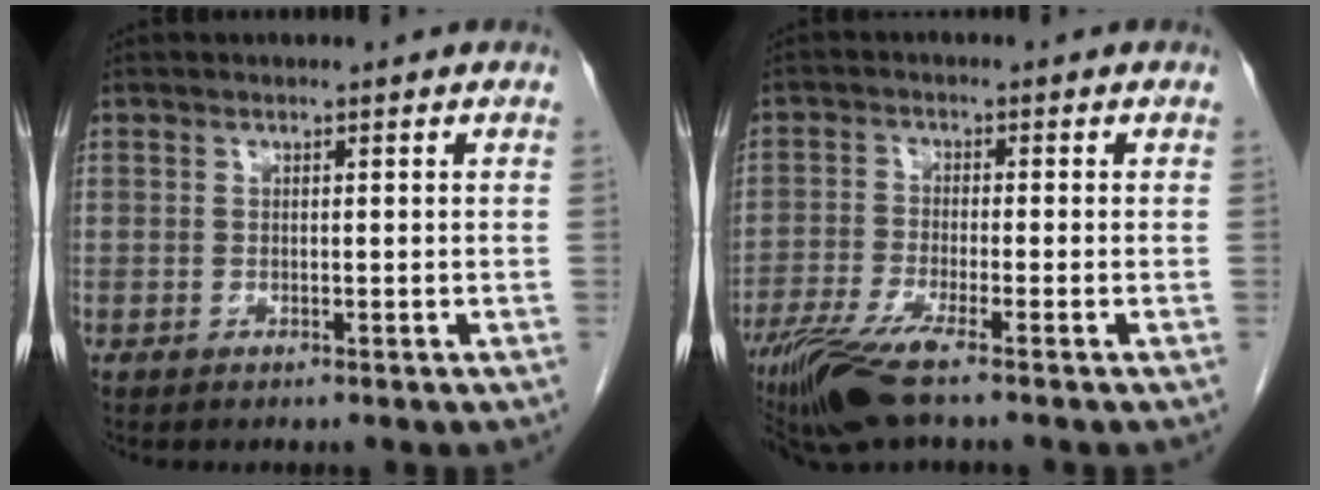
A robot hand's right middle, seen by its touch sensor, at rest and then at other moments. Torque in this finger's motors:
{"motor_torque": [1.18, -0.96, 0.36, 0.16]}